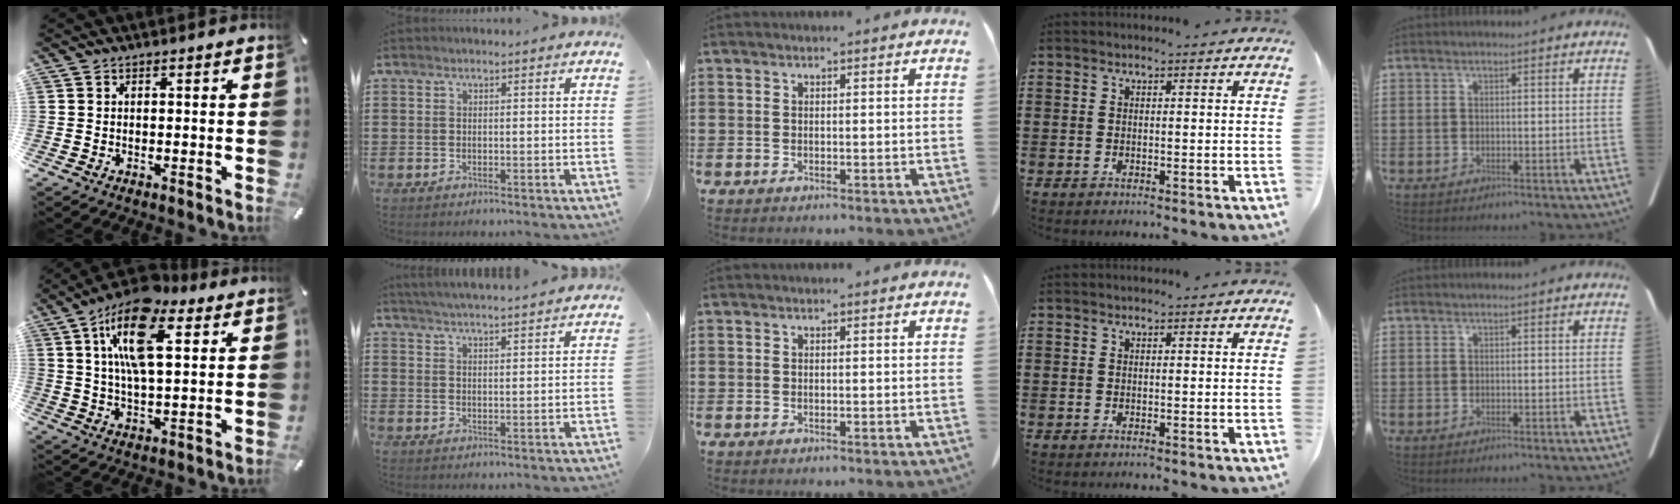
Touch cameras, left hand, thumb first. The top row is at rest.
{"thumb": {"total": 17.1, "force": [7.8, 7.9, 13.0], "torque": [-0.247, -0.012, 0.130]}, "index": {"total": 3.6, "force": [3.5, -0.8, 0.4], "torque": [-0.018, -0.015, 0.061]}}